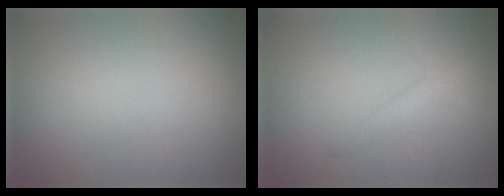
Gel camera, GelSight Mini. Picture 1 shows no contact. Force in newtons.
{"total": 1.6, "press": 1.6, "slide": 0.1}